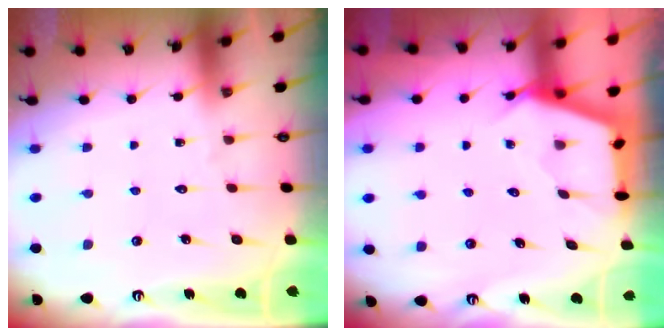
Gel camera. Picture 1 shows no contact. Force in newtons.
{"total": 2.7, "press": 2.7, "slide": 0.4}